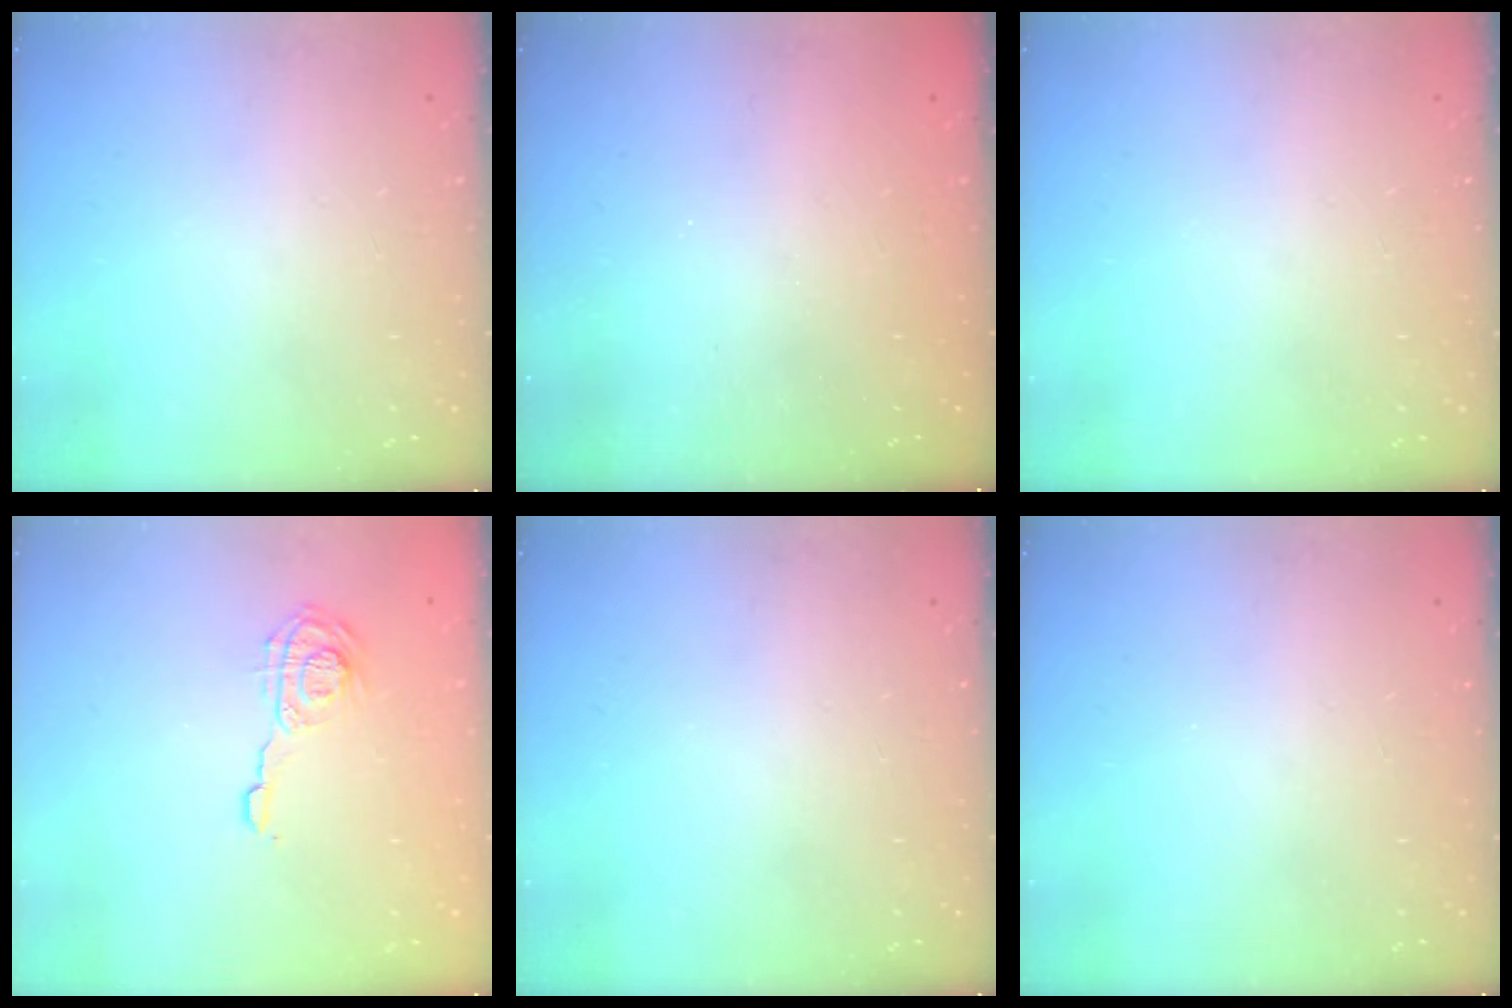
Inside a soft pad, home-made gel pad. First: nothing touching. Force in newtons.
{"total": 2.3, "press": 2.1, "slide": 0.8}
{"total": 0.0}
{"total": 7.4, "press": 7.4, "slide": 0.3}
{"total": 0.0}
{"total": 0.0}